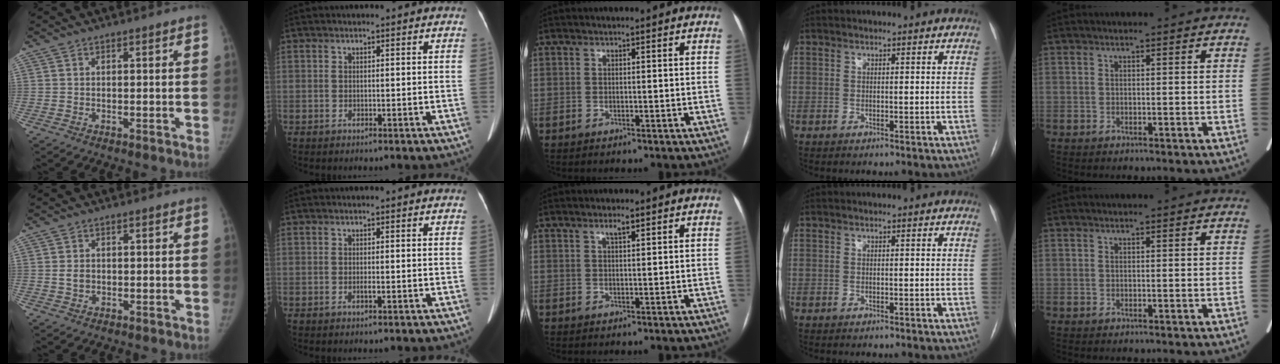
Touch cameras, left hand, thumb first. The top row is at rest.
{"thumb": {"total": 1.8, "force": [0.0, 1.4, 1.1], "torque": [-0.017, 0.001, 0.002]}, "index": {"total": 0.6, "force": [-0.2, 0.0, 0.6], "torque": [-0.013, -0.001, -0.002]}, "middle": {"total": 1.5, "force": [1.0, 0.2, 1.1], "torque": [-0.022, 0.002, 0.018]}}